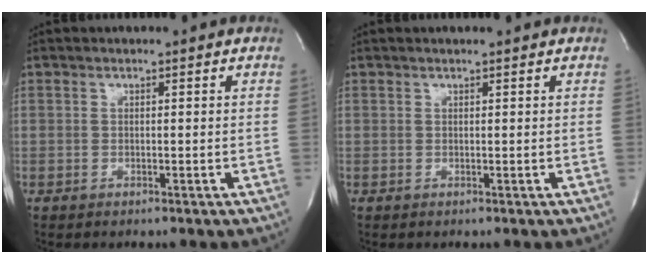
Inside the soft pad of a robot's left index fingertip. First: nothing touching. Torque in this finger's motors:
{"motor_torque": [0.93, -0.93, 0.45, 0.10]}